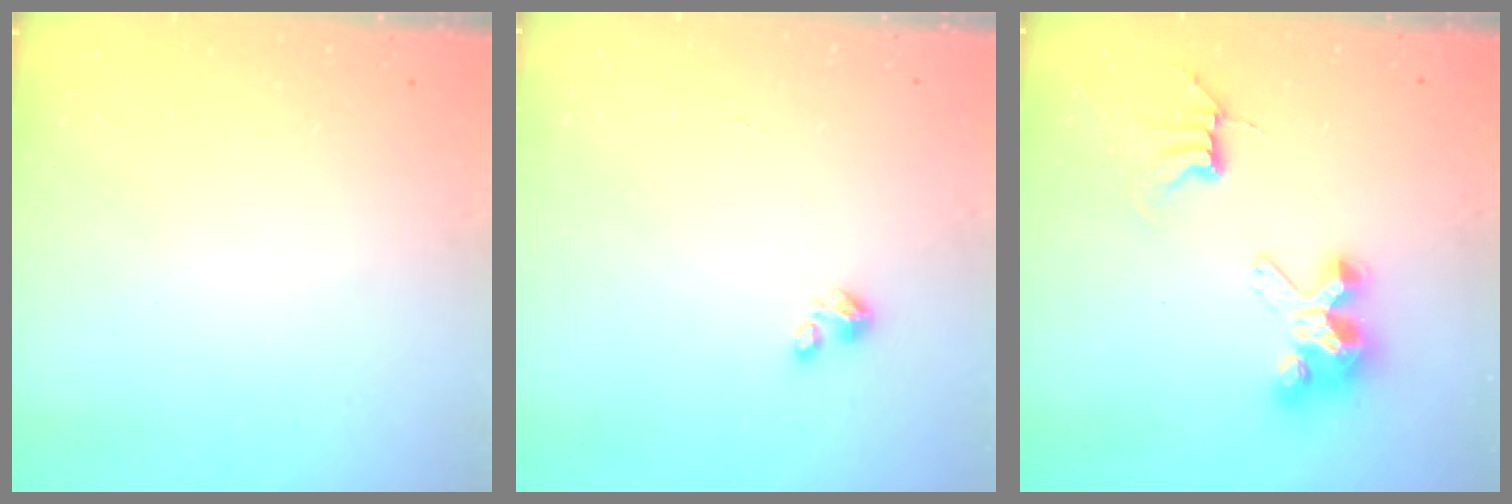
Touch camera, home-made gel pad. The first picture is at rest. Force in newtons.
{"total": 1.5, "press": 1.5, "slide": 0.1}
{"total": 8.2, "press": 8.2, "slide": 0.7}